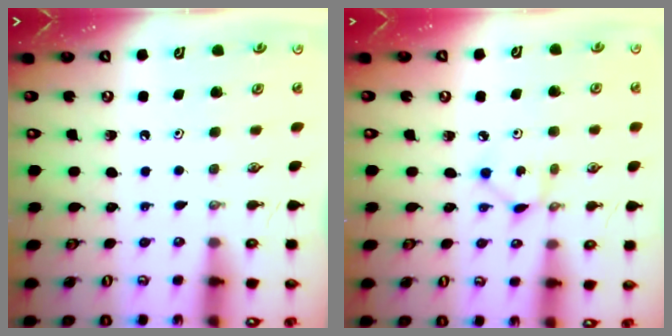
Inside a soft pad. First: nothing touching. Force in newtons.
{"total": 2.2, "press": 2.2, "slide": 0.1}